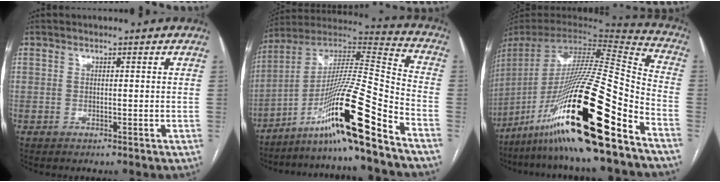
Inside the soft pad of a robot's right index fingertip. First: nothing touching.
{"total": 19.0, "force": [-12.0, -1.4, 14.6], "torque": [-0.280, -0.001, -0.213]}
{"total": 30.0, "force": [-16.8, 1.9, 24.7], "torque": [-0.448, -0.036, -0.300]}